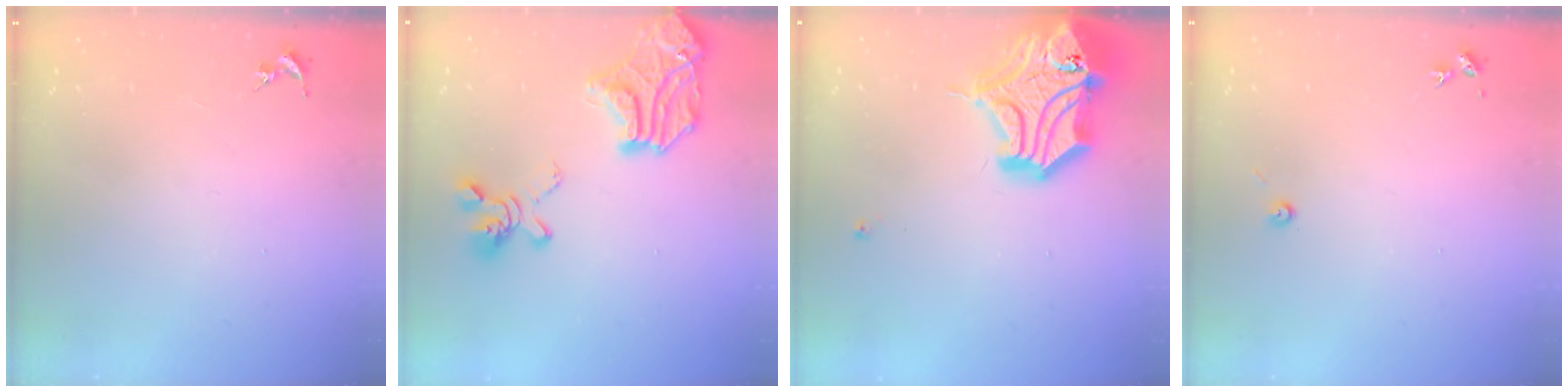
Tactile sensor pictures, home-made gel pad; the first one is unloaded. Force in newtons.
{"total": 25.0, "press": 24.9, "slide": 2.6}
{"total": 23.5, "press": 23.3, "slide": 3.4}
{"total": 3.0, "press": 3.0, "slide": 0.3}